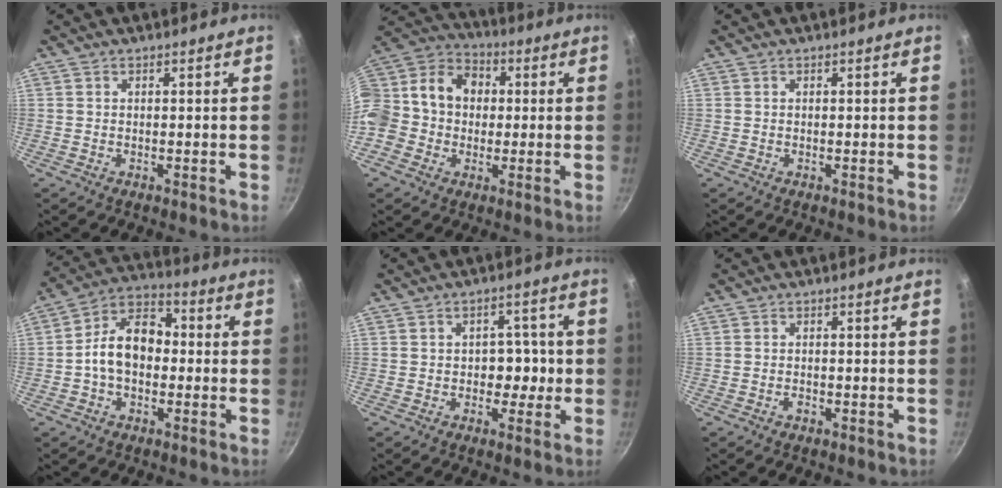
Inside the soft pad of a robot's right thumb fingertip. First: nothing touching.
{"total": 17.1, "force": [-0.3, 14.8, 8.6], "torque": [-0.141, 0.049, -0.025]}
{"total": 0.0}
{"total": 11.5, "force": [-0.9, 8.1, 8.2], "torque": [-0.104, 0.040, -0.036]}
{"total": 5.3, "force": [-0.7, 4.2, 3.1], "torque": [0.008, 0.014, -0.012]}
{"total": 1.2, "force": [-0.7, 0.6, 0.7], "torque": [-0.014, 0.008, -0.013]}